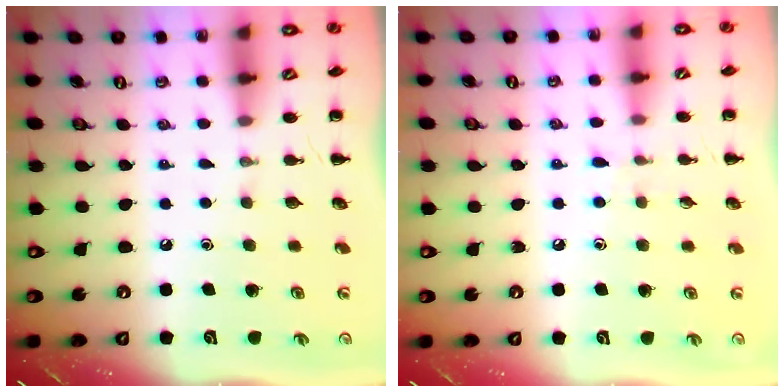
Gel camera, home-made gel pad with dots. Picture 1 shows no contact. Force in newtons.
{"total": 5.8, "press": 5.4, "slide": 2.1}